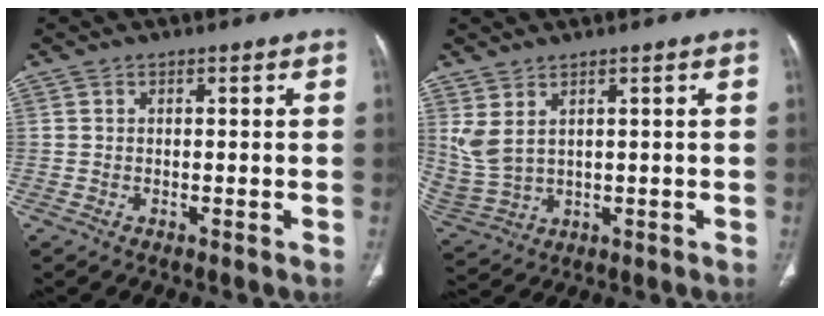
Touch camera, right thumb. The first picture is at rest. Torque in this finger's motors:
{"motor_torque": [0.98, 4.04, 1.19, 0.52, 0.03]}